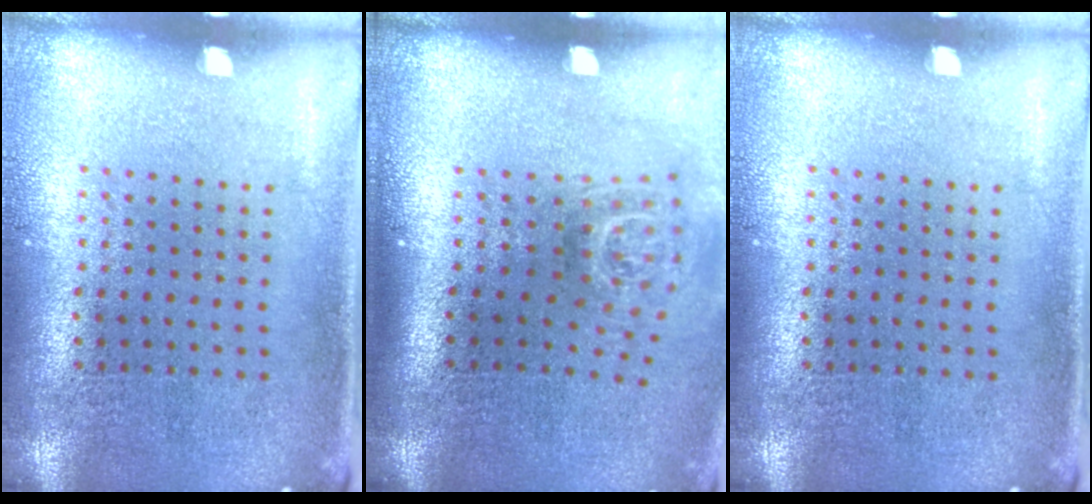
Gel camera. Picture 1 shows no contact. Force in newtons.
{"total": 1.8, "press": 1.2, "slide": 1.3}
{"total": 0.0}